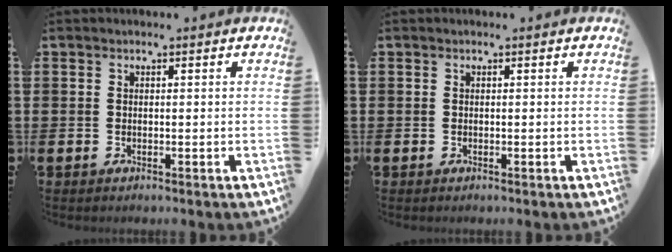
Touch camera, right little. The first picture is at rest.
{"total": 0.0}